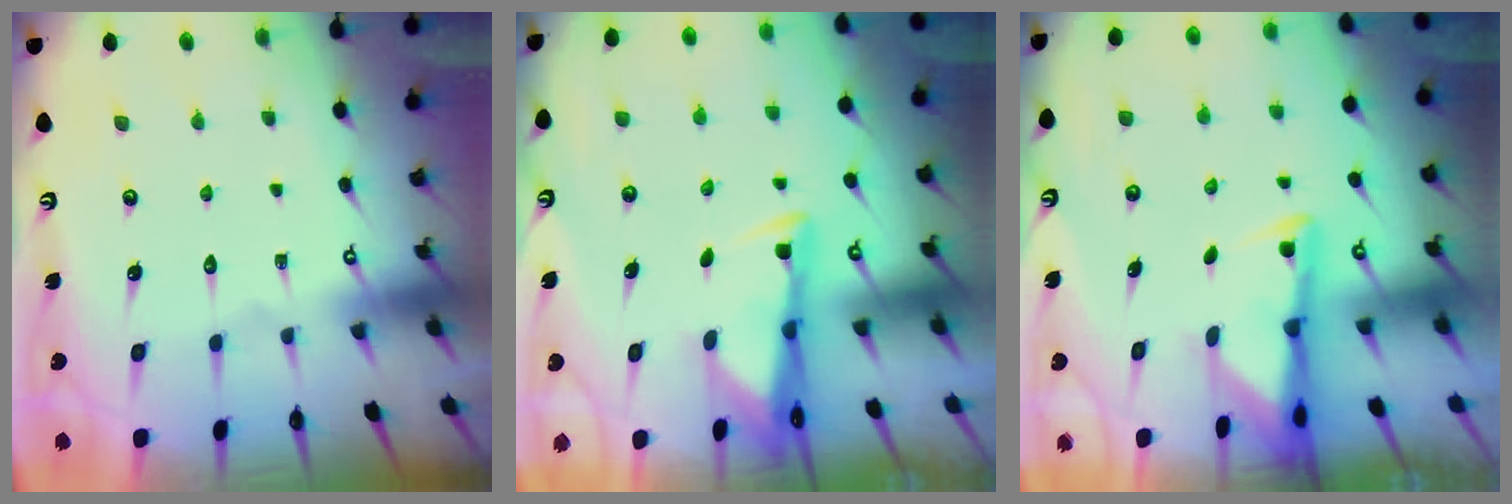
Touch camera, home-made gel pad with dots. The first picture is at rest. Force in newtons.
{"total": 3.4, "press": 3.3, "slide": 0.9}
{"total": 2.8, "press": 2.7, "slide": 0.7}